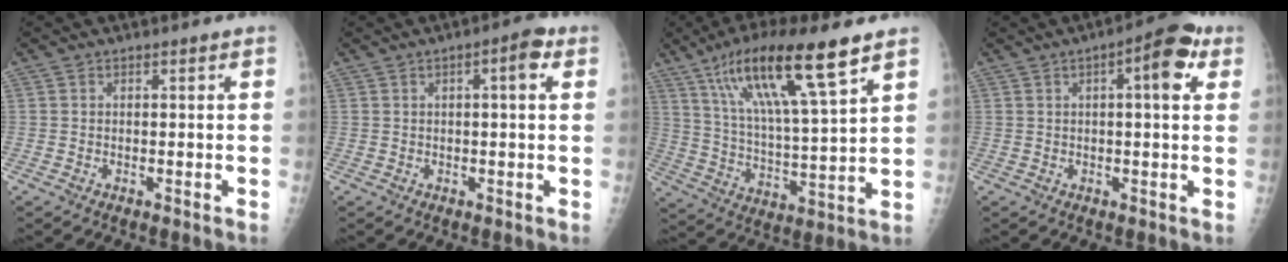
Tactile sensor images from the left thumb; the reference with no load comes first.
{"total": 4.3, "force": [1.4, 1.2, 3.8], "torque": [-0.053, 0.004, 0.016]}
{"total": 19.0, "force": [11.4, 3.1, 14.9], "torque": [-0.260, -0.038, 0.208]}
{"total": 8.3, "force": [2.9, 2.6, 7.3], "torque": [-0.089, 0.010, 0.031]}